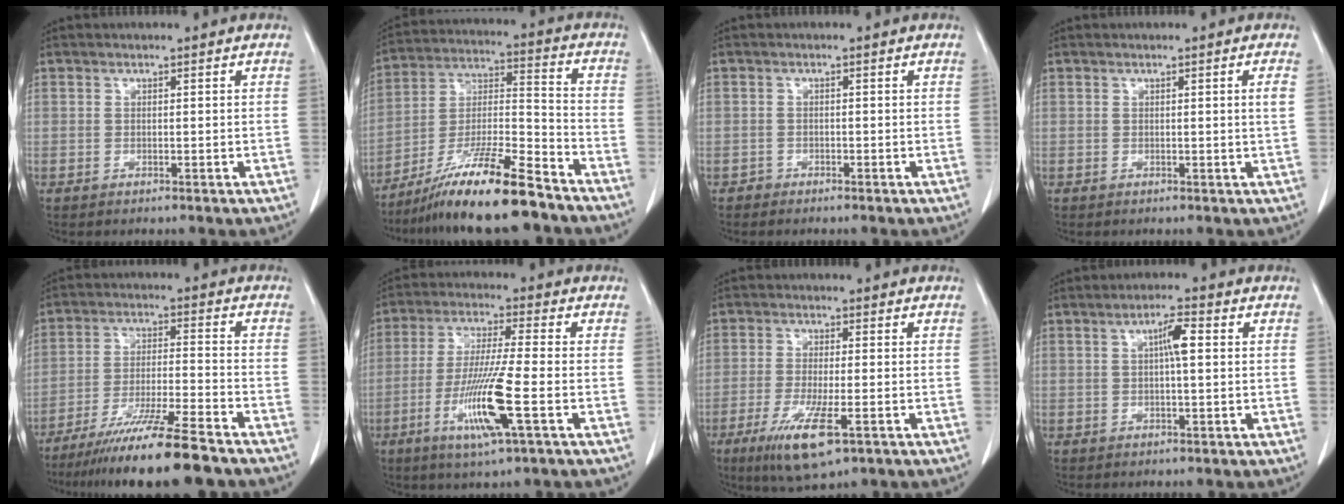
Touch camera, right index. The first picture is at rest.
{"total": 15.9, "force": [-12.2, 0.7, 10.2], "torque": [-0.198, -0.019, -0.218]}
{"total": 1.1, "force": [-0.8, 0.7, -0.2], "torque": [-0.003, 0.004, -0.020]}
{"total": 1.3, "force": [0.2, -0.4, 1.2], "torque": [-0.017, -0.002, 0.004]}
{"total": 14.2, "force": [-11.4, -0.6, 8.5], "torque": [-0.145, -0.040, -0.188]}
{"total": 11.7, "force": [-3.9, -0.2, 11.0], "torque": [-0.220, -0.021, -0.077]}
{"total": 9.2, "force": [-4.6, 1.6, 7.8], "torque": [-0.151, -0.026, -0.075]}
{"total": 3.8, "force": [0.7, 0.4, 3.7], "torque": [-0.064, 0.008, 0.009]}